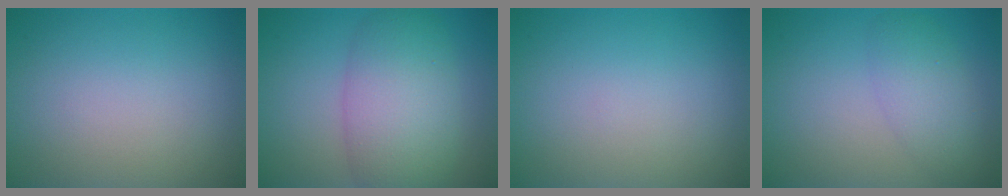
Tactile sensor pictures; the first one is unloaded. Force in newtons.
{"total": 7.3, "press": 7.3, "slide": 0.3}
{"total": 0.0}
{"total": 3.0, "press": 3.0, "slide": 0.2}